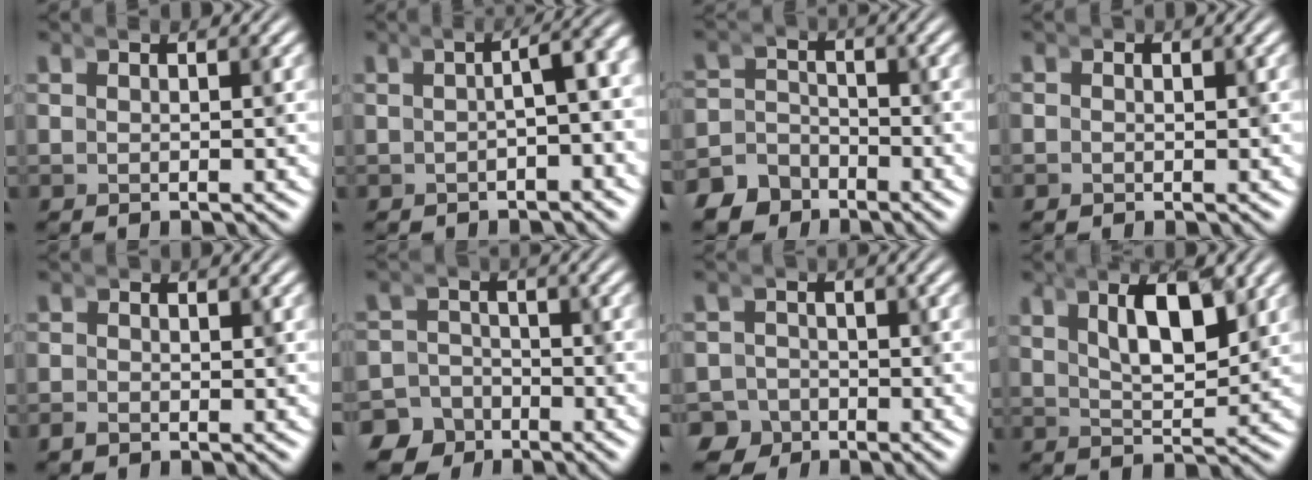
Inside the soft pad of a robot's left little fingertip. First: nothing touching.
{"total": 4.1, "force": [-0.6, 2.1, 3.5], "torque": [-0.031, 0.024, -0.022]}
{"total": 6.1, "force": [-5.6, 2.5, 0.0], "torque": [-0.007, -0.025, -0.100]}
{"total": 0.7, "force": [-0.6, -0.1, -0.4], "torque": [-0.006, -0.007, -0.003]}
{"total": 1.3, "force": [-1.1, -0.4, -0.6], "torque": [-0.005, -0.013, -0.008]}
{"total": 7.0, "force": [-5.4, 4.4, 0.4], "torque": [-0.021, -0.031, -0.097]}
{"total": 5.8, "force": [-4.0, 4.1, 0.7], "torque": [-0.038, -0.036, -0.069]}
{"total": 4.8, "force": [0.5, 2.3, 4.2], "torque": [-0.077, -0.011, 0.009]}